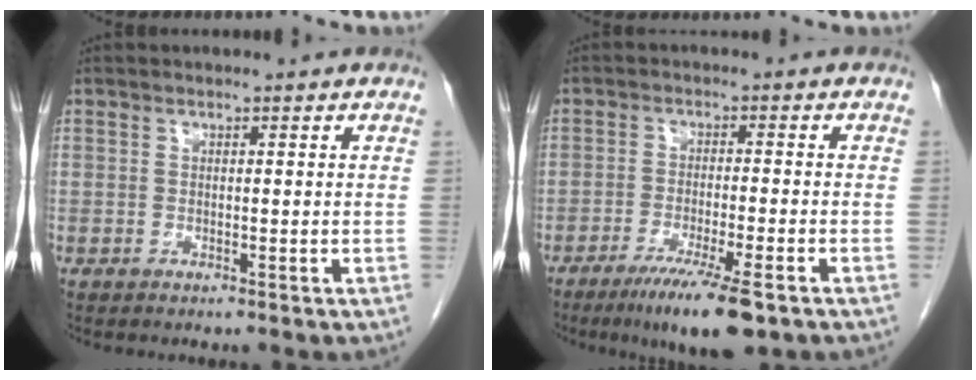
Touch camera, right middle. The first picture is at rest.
{"total": 9.5, "force": [-6.1, 0.6, 7.1], "torque": [-0.113, -0.022, -0.095]}